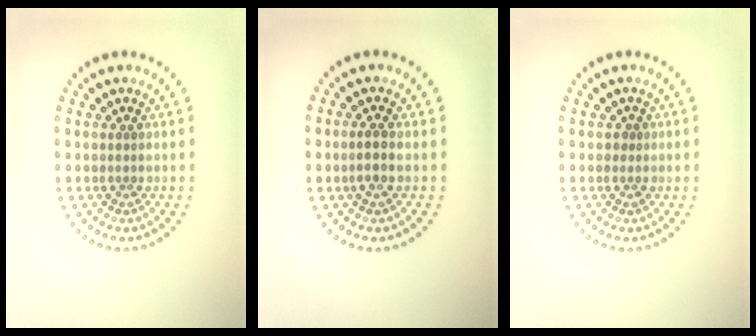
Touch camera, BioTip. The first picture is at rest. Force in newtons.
{"total": 1.5, "press": 1.4, "slide": 0.7}
{"total": 0.6, "press": 0.6, "slide": 0.3}